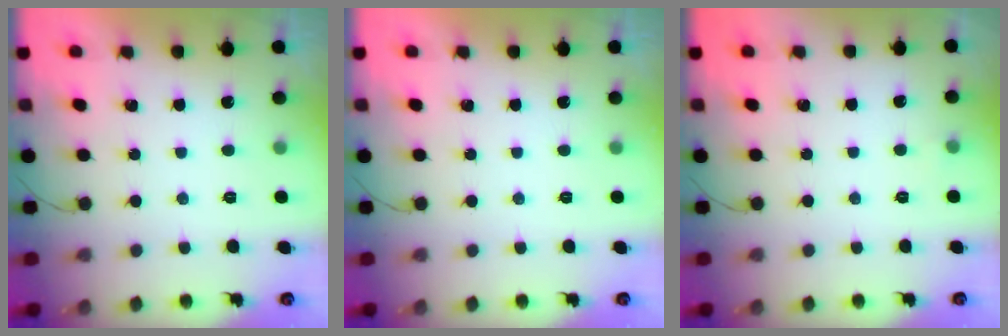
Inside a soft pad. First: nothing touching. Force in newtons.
{"total": 0.0}
{"total": 2.8, "press": 2.5, "slide": 1.1}